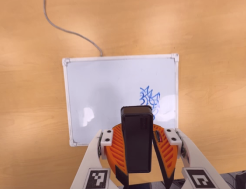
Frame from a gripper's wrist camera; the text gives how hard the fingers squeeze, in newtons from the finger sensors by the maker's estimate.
{"total": 9.7, "left": 9.7, "right": 9.7}